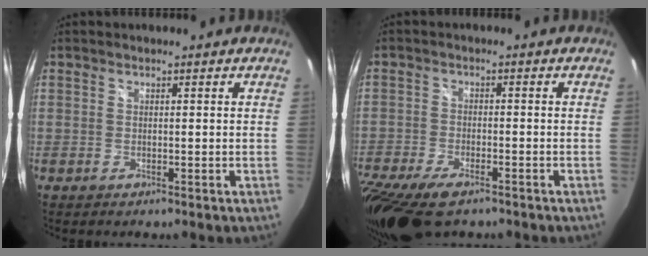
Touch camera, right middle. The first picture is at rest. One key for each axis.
{"total": 14.2, "fx": -10.0, "fy": 5.6, "fz": 8.4, "tx": -0.207, "ty": -0.059, "tz": -0.176}